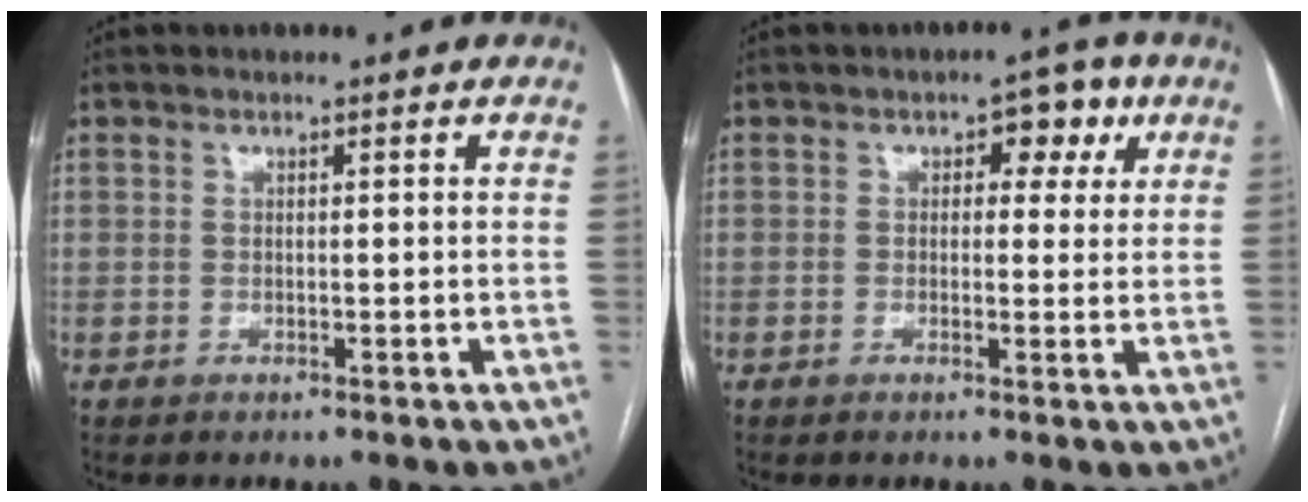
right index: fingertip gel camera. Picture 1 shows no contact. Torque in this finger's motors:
{"motor_torque": [0.63, 0.41, 0.25, 0.02]}